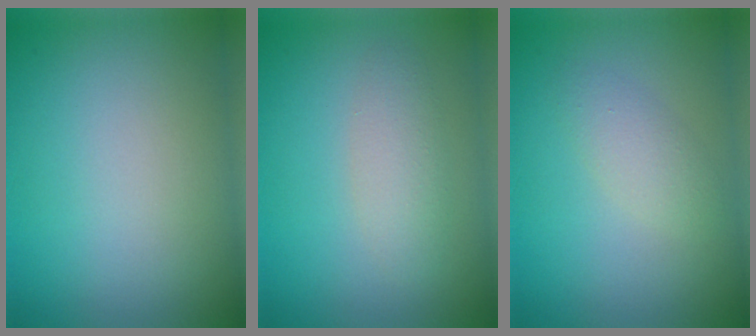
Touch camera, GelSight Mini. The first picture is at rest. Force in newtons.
{"total": 2.3, "press": 2.3, "slide": 0.2}
{"total": 2.0, "press": 2.0, "slide": 0.1}